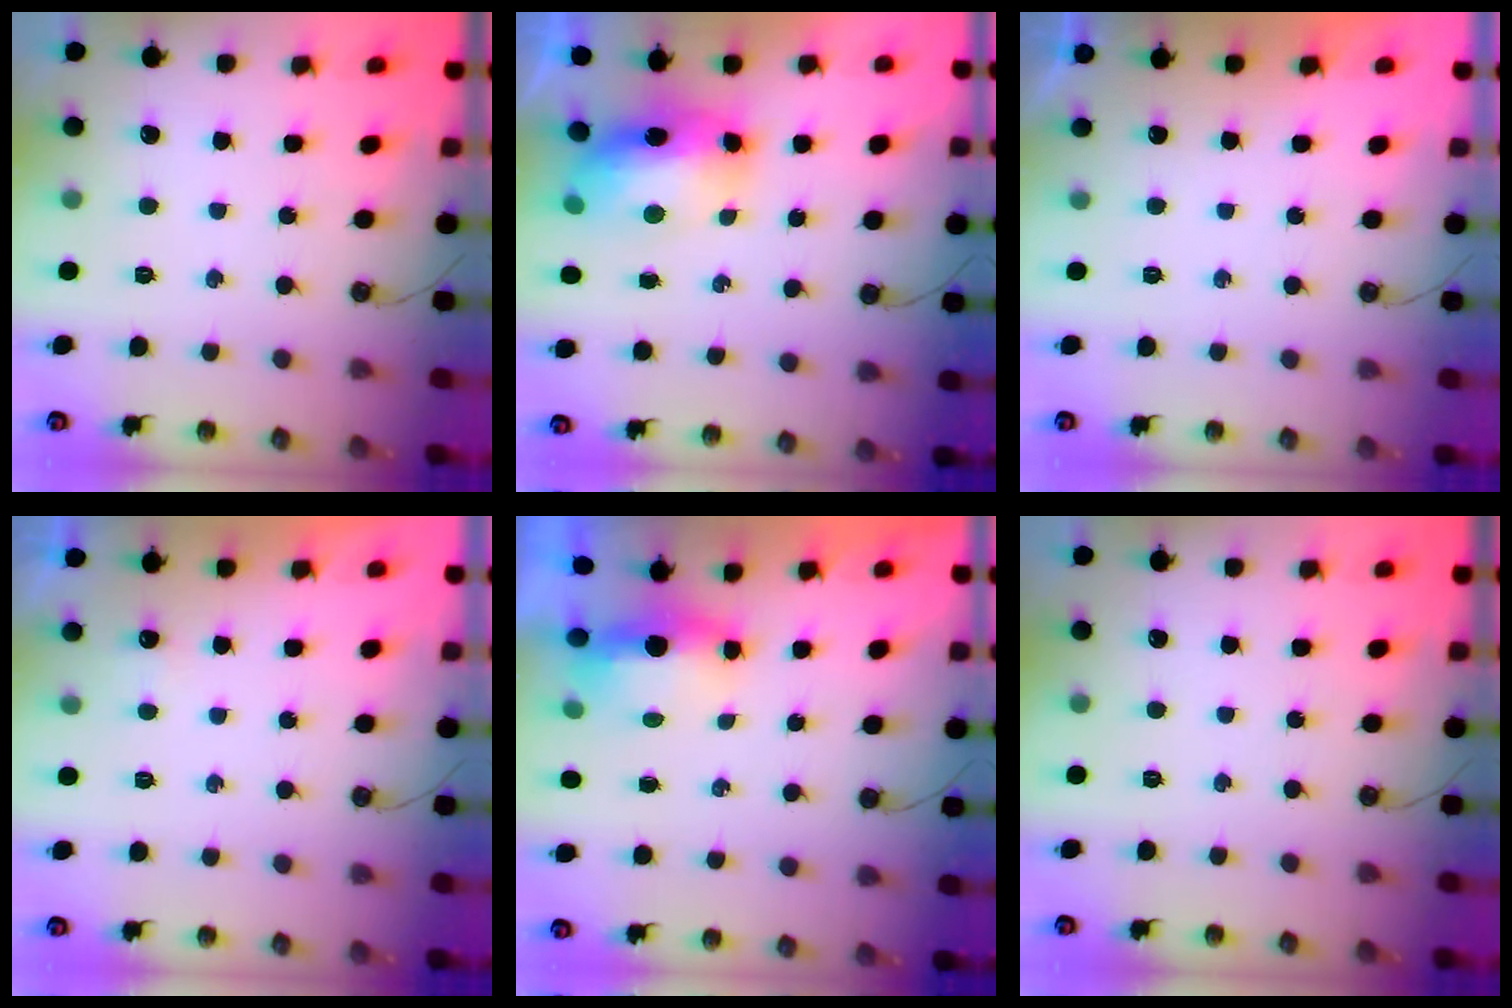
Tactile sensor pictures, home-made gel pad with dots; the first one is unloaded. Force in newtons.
{"total": 11.8, "press": 11.7, "slide": 1.0}
{"total": 0.0}
{"total": 1.9, "press": 1.9, "slide": 0.3}
{"total": 6.7, "press": 5.4, "slide": 4.0}
{"total": 0.0}